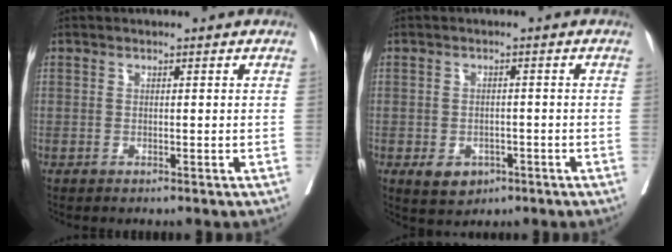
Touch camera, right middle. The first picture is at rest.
{"total": 4.4, "force": [-2.3, 3.2, 2.1], "torque": [-0.032, -0.001, -0.025]}